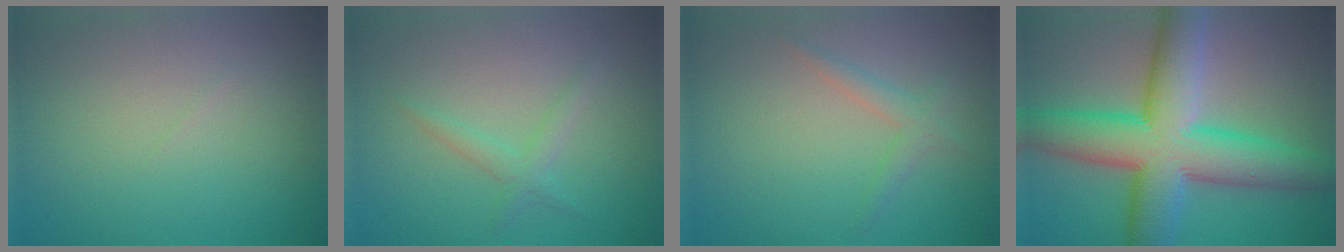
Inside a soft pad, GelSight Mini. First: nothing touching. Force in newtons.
{"total": 1.6, "press": 1.6, "slide": 0.1}
{"total": 1.7, "press": 1.7, "slide": 0.1}
{"total": 11.5, "press": 11.5, "slide": 0.2}